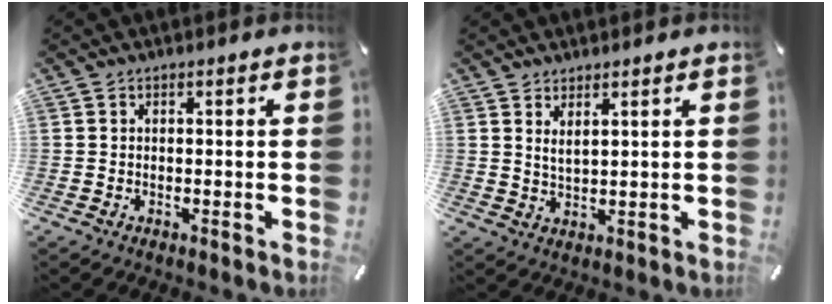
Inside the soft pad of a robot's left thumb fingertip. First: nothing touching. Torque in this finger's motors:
{"motor_torque": [0.07, -0.45, -0.04, 0.21, 0.00]}